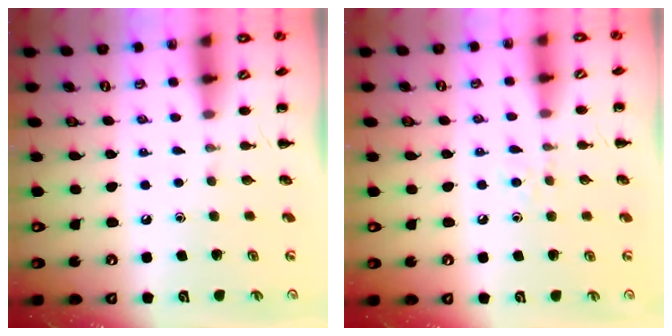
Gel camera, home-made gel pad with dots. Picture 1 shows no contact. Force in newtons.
{"total": 4.1, "press": 3.8, "slide": 1.4}